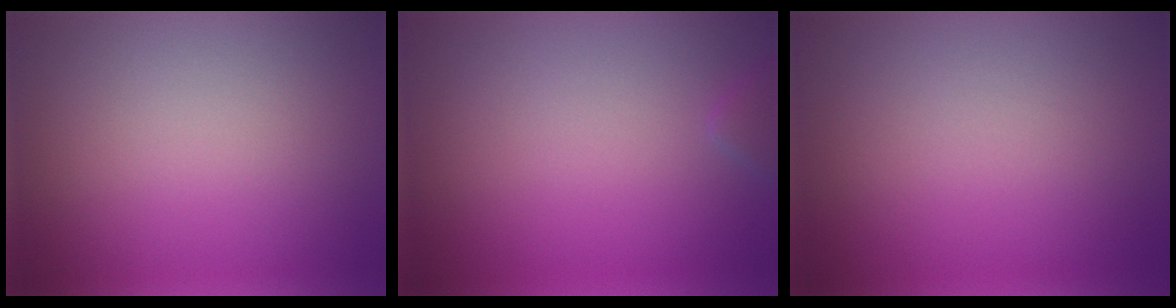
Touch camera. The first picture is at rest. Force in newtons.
{"total": 1.0, "press": 1.0, "slide": 0.1}
{"total": 0.0}